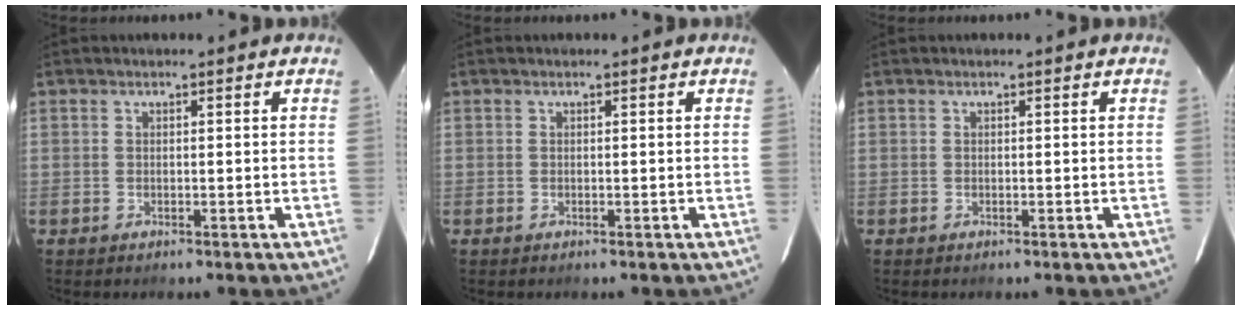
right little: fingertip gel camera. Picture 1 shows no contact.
{"total": 0.0}
{"total": 0.0}